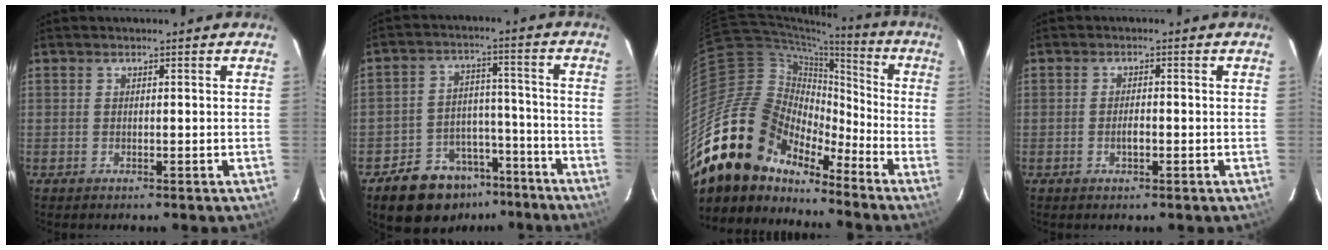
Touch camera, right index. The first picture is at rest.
{"total": 12.4, "force": [-8.6, 8.1, 3.7], "torque": [-0.075, 0.041, -0.114]}
{"total": 21.4, "force": [-16.4, 11.1, 8.2], "torque": [-0.160, 0.021, -0.302]}
{"total": 1.9, "force": [-0.7, 0.7, 1.6], "torque": [-0.030, 0.000, -0.013]}